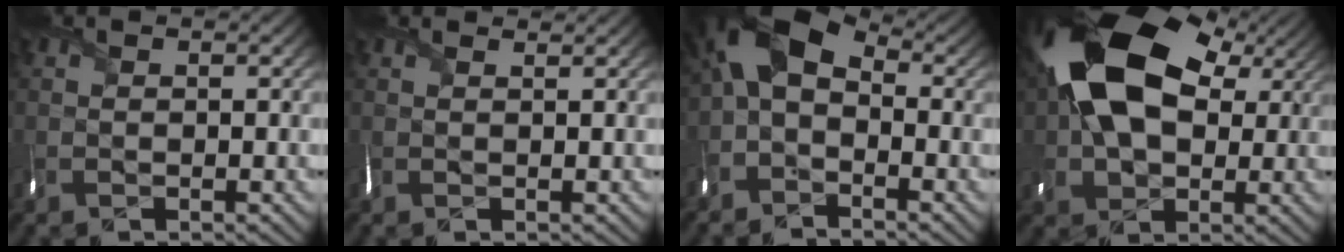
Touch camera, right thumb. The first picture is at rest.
{"total": 1.5, "force": [1.3, 0.1, 0.8], "torque": [-0.023, 0.009, 0.019]}
{"total": 8.3, "force": [-1.3, 5.2, 6.3], "torque": [-0.137, 0.011, -0.049]}
{"total": 18.3, "force": [4.6, 12.4, 12.7], "torque": [-0.240, 0.009, 0.087]}